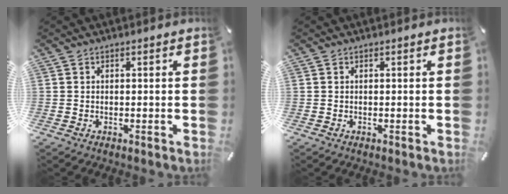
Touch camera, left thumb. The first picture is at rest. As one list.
[{"total": 0.0}]